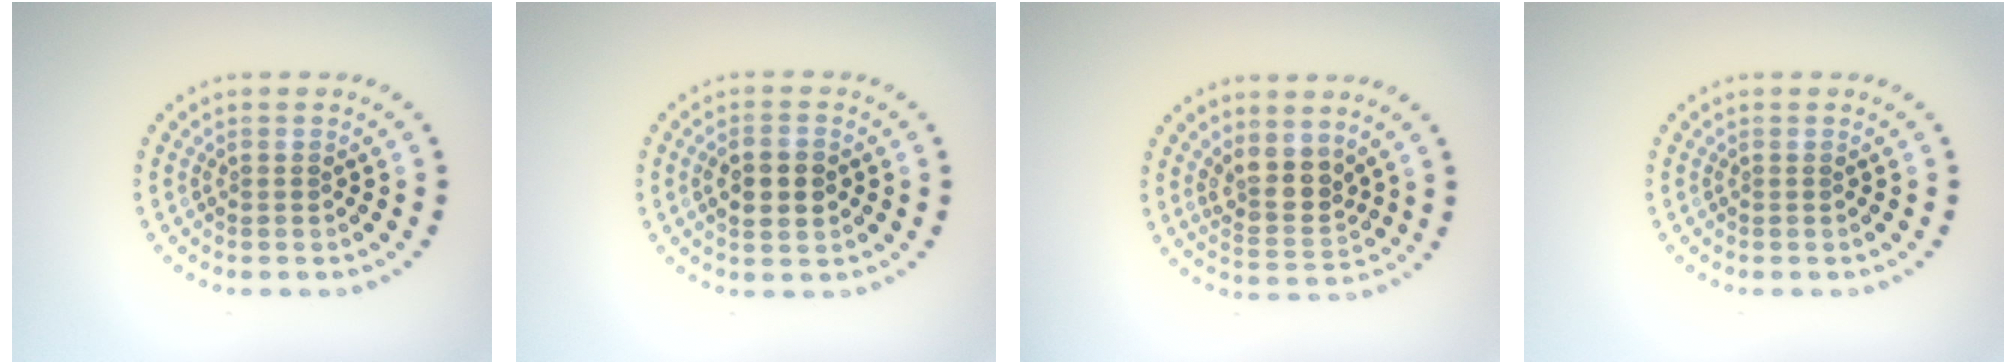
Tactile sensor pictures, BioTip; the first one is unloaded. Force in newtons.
{"total": 2.9, "press": 2.9, "slide": 0.1}
{"total": 3.4, "press": 2.7, "slide": 2.0}
{"total": 0.0}